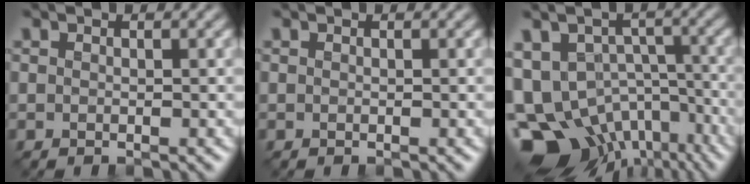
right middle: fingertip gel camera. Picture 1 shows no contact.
{"total": 0.0}
{"total": 16.2, "force": [-8.0, 11.3, 8.2], "torque": [-0.167, -0.039, -0.095]}